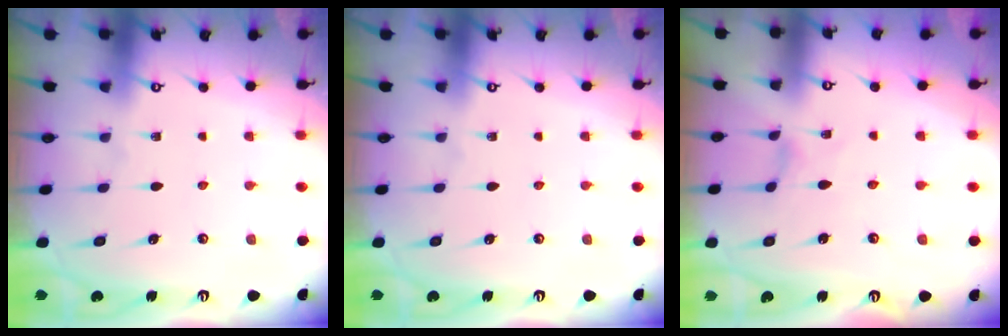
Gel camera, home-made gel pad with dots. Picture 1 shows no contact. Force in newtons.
{"total": 0.0}
{"total": 0.0}